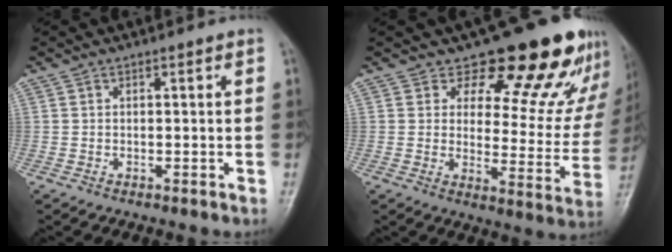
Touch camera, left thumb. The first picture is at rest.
{"total": 18.3, "force": [14.8, 7.8, 7.3], "torque": [-0.024, -0.107, 0.170]}